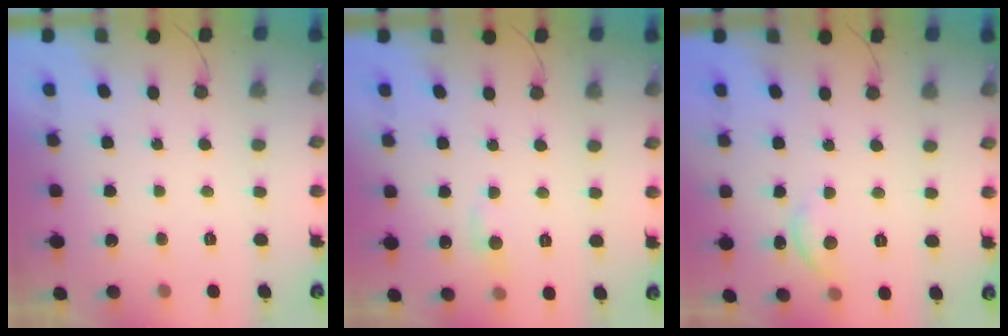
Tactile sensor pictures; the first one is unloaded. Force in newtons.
{"total": 5.4, "press": 5.4, "slide": 0.8}
{"total": 6.2, "press": 6.2, "slide": 0.6}